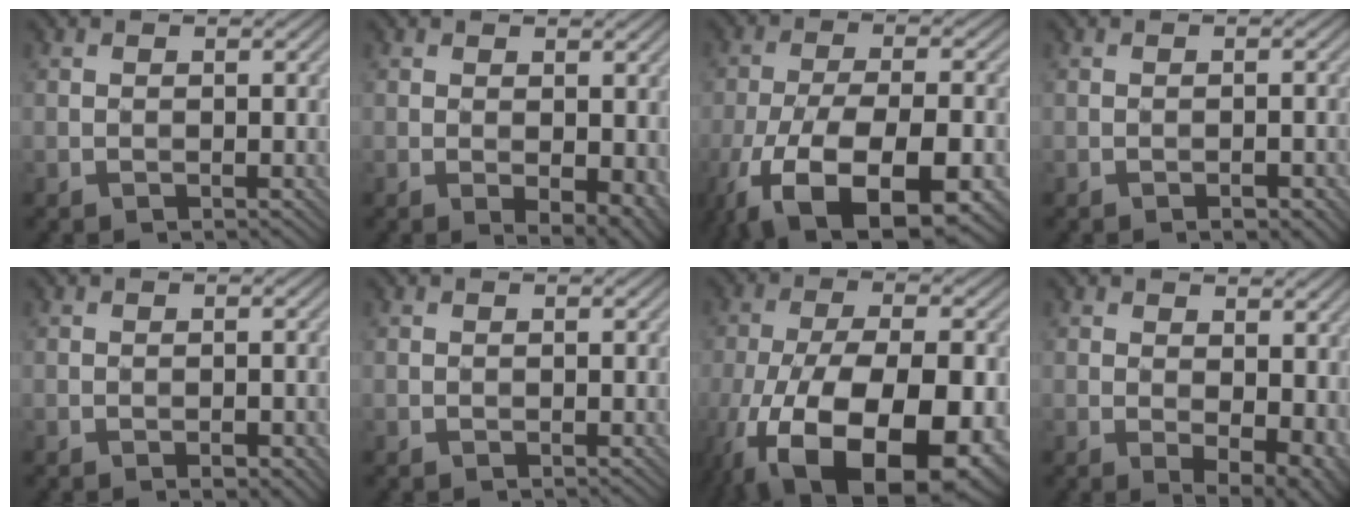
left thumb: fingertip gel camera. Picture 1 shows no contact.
{"total": 4.0, "force": [-0.6, 2.0, 3.4], "torque": [-0.049, -0.008, -0.003]}
{"total": 15.1, "force": [-8.6, 6.0, 11.0], "torque": [-0.212, -0.034, -0.136]}
{"total": 1.4, "force": [-1.0, 0.2, 0.9], "torque": [-0.014, 0.005, -0.015]}
{"total": 1.5, "force": [-0.9, 0.3, 1.1], "torque": [-0.017, 0.004, -0.012]}
{"total": 0.0}
{"total": 19.2, "force": [-9.2, 9.0, 14.2], "torque": [-0.245, -0.039, -0.130]}
{"total": 6.0, "force": [0.3, 3.4, 5.0], "torque": [-0.064, -0.008, 0.009]}